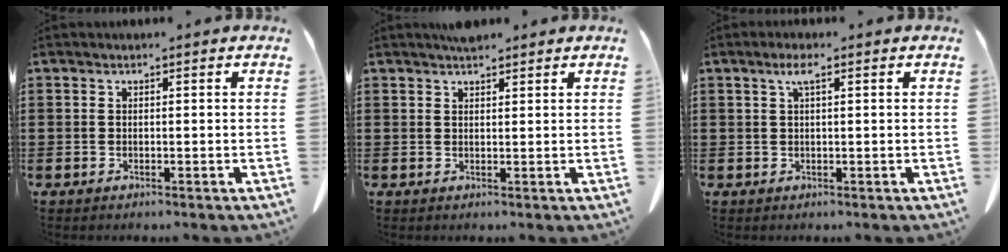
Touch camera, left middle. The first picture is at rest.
{"total": 2.0, "force": [1.8, 0.5, 0.8], "torque": [-0.020, 0.003, 0.033]}
{"total": 2.4, "force": [0.9, 0.6, 2.2], "torque": [-0.045, 0.007, 0.014]}